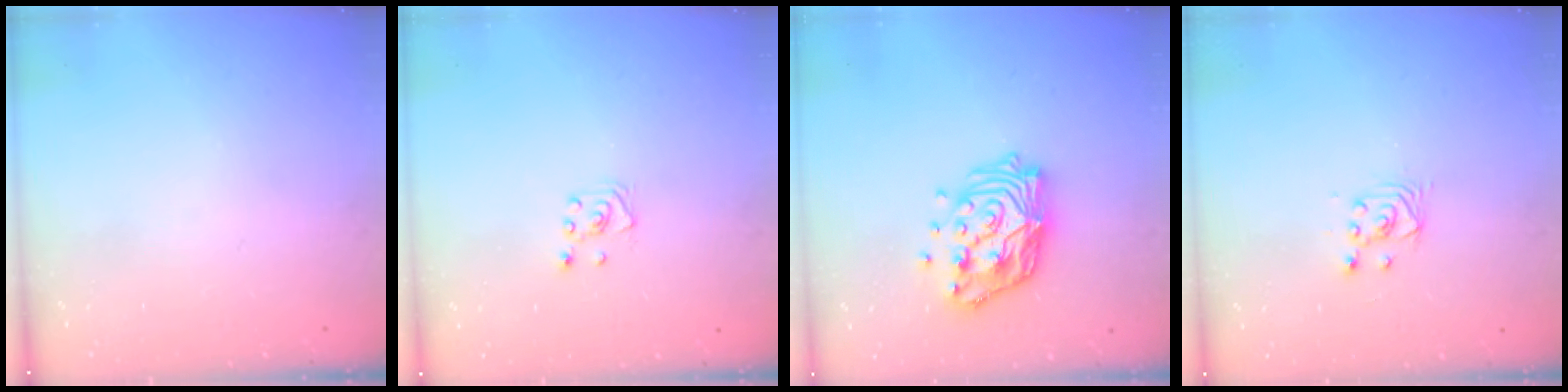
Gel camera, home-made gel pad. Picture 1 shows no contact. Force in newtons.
{"total": 3.0, "press": 2.9, "slide": 0.3}
{"total": 16.1, "press": 16.0, "slide": 1.3}
{"total": 2.2, "press": 2.2, "slide": 0.3}